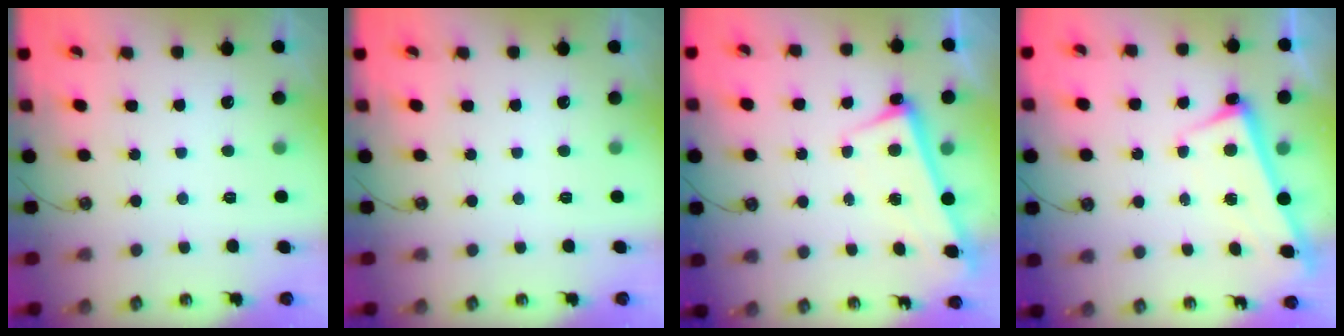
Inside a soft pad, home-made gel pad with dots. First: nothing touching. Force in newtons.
{"total": 0.0}
{"total": 2.6, "press": 2.5, "slide": 0.7}
{"total": 2.8, "press": 2.7, "slide": 0.4}